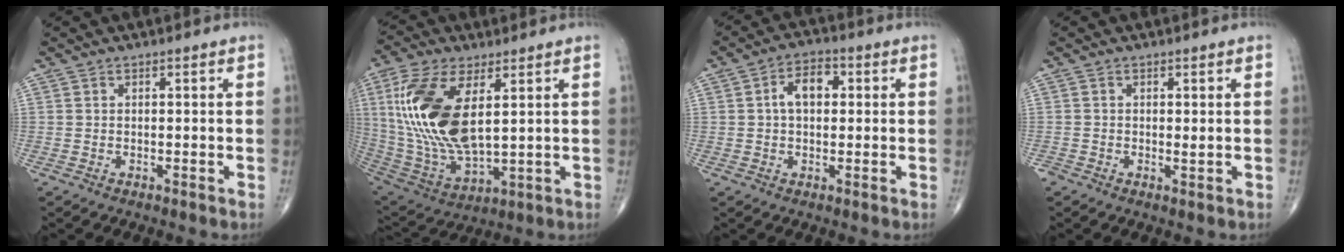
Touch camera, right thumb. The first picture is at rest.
{"total": 20.1, "force": [4.7, 9.4, 17.1], "torque": [-0.363, -0.022, 0.098]}
{"total": 6.0, "force": [0.9, 3.7, 4.7], "torque": [-0.070, 0.017, 0.007]}
{"total": 1.0, "force": [-0.1, 0.6, 0.7], "torque": [-0.006, -0.003, -0.004]}